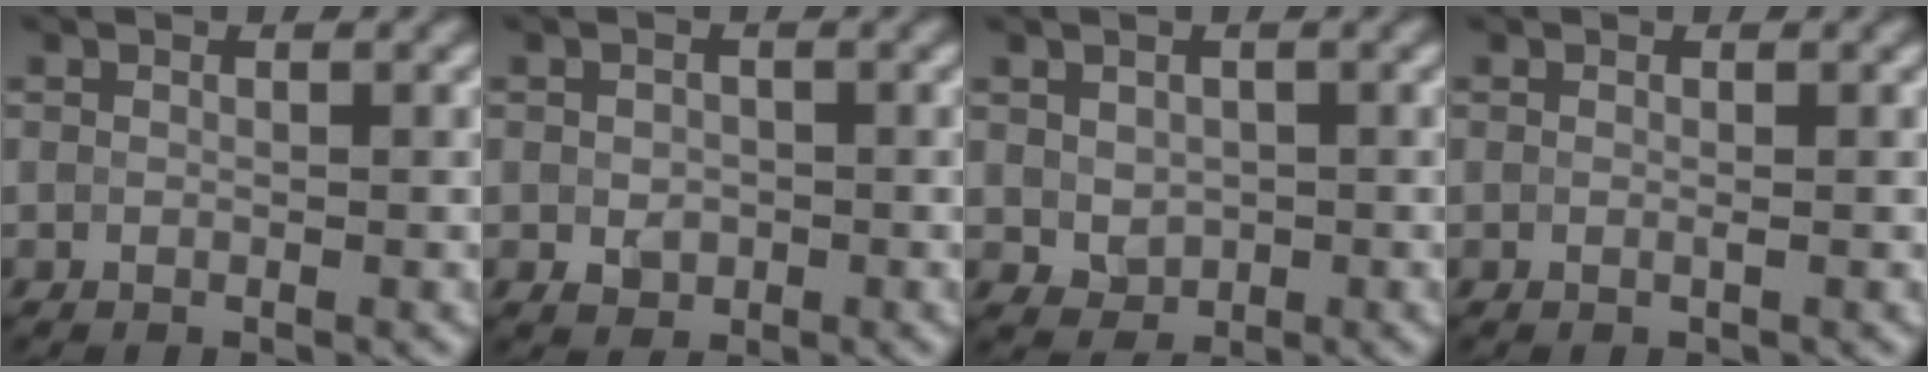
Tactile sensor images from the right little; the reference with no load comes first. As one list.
[{"total": 1.7, "force": [-0.8, 1.5, 0.3], "torque": [-0.009, -0.004, -0.010]}, {"total": 2.3, "force": [-0.4, 2.1, 0.8], "torque": [-0.023, -0.004, 0.001]}, {"total": 0.0}]